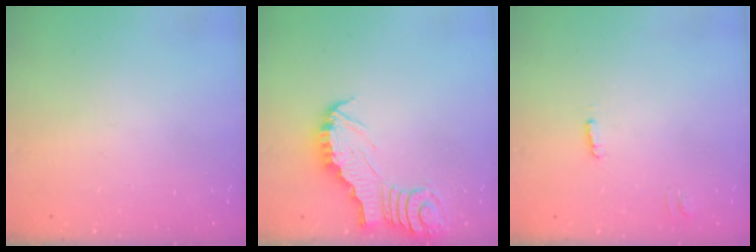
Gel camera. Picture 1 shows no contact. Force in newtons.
{"total": 2.9, "press": 2.9, "slide": 0.3}
{"total": 3.2, "press": 3.2, "slide": 0.5}